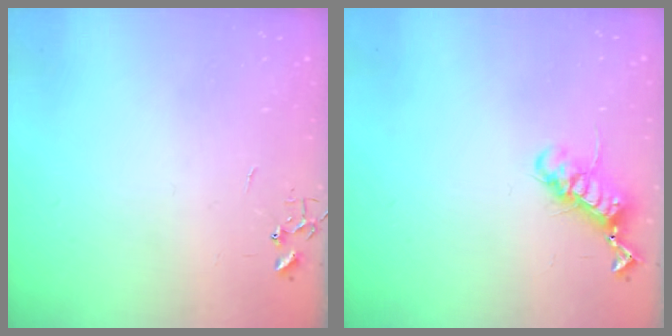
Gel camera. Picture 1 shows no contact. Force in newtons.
{"total": 11.8, "press": 11.7, "slide": 1.4}